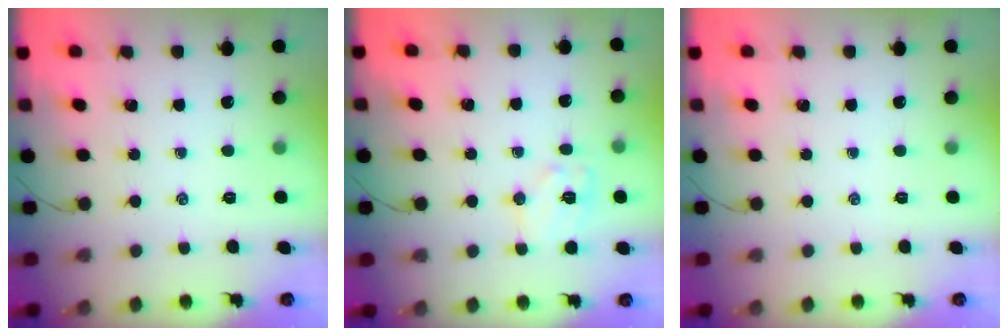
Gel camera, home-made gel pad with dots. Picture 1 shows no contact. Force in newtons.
{"total": 9.4, "press": 9.4, "slide": 0.3}
{"total": 0.0}